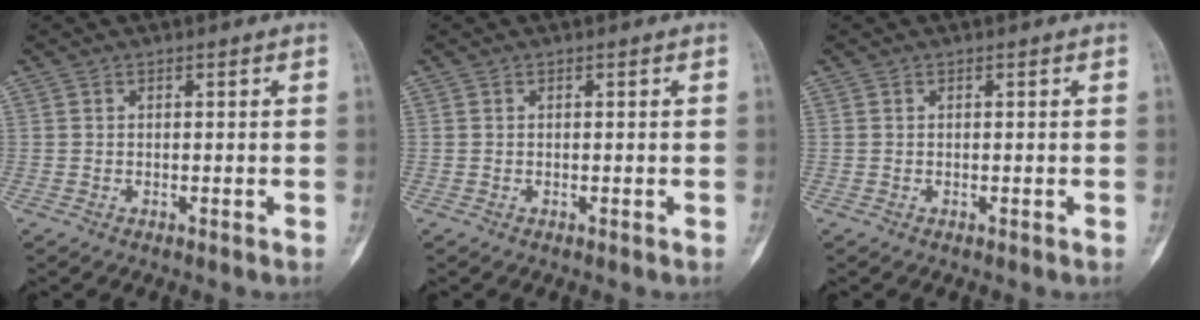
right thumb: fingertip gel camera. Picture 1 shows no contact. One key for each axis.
{"total": 0.0}
{"total": 0.0}